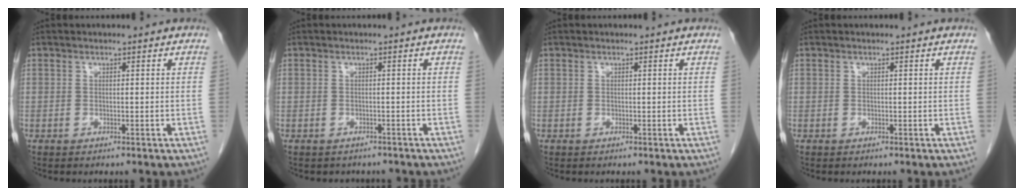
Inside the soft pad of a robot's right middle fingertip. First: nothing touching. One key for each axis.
{"total": 3.3, "fx": -2.8, "fy": 1.6, "fz": 0.4, "tx": -0.011, "ty": 0.001, "tz": -0.034}
{"total": 0.0}
{"total": 0.0}